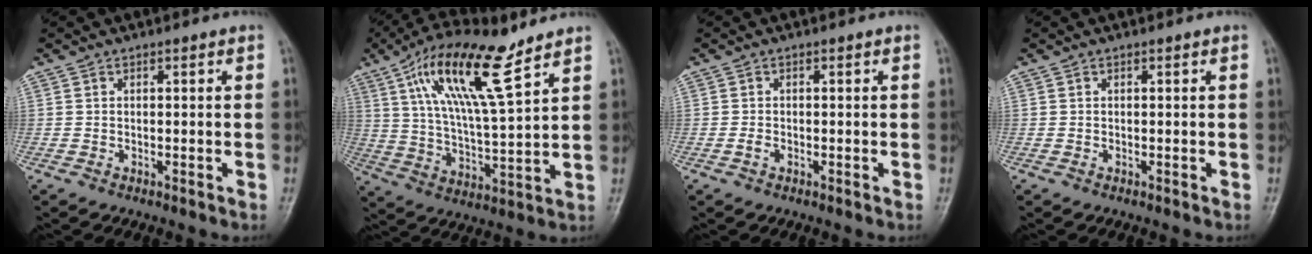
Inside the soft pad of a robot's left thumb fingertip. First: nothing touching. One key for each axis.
{"total": 16.9, "fx": 9.5, "fy": 4.0, "fz": 13.4, "tx": -0.243, "ty": -0.031, "tz": 0.180}
{"total": 0.9, "fx": -0.4, "fy": 0.6, "fz": 0.6, "tx": -0.012, "ty": 0.000, "tz": -0.009}
{"total": 0.0}